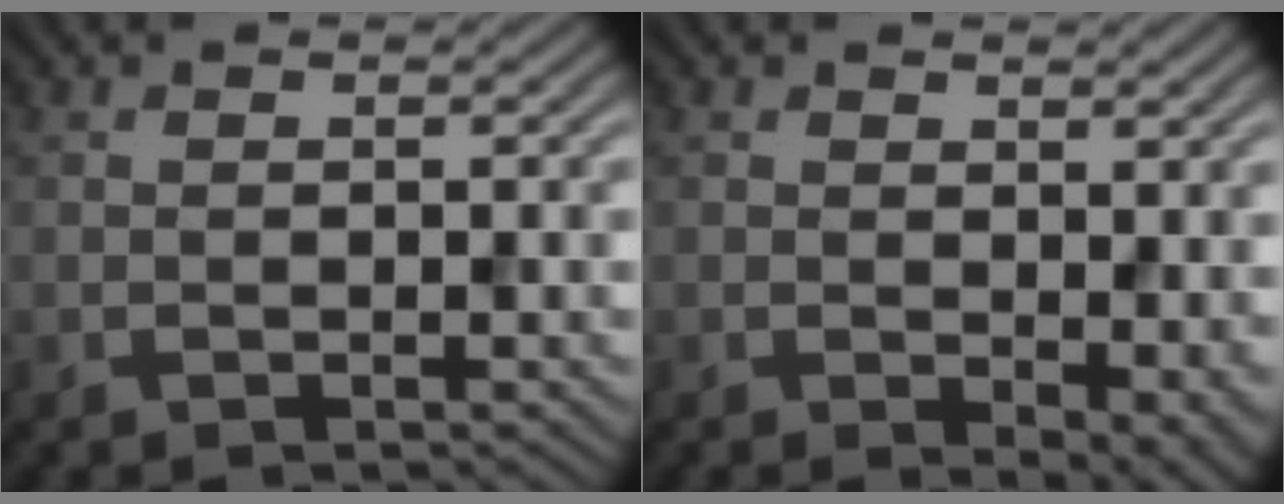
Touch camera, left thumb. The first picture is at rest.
{"total": 4.5, "force": [-0.4, 2.4, 3.7], "torque": [-0.054, -0.015, 0.004]}